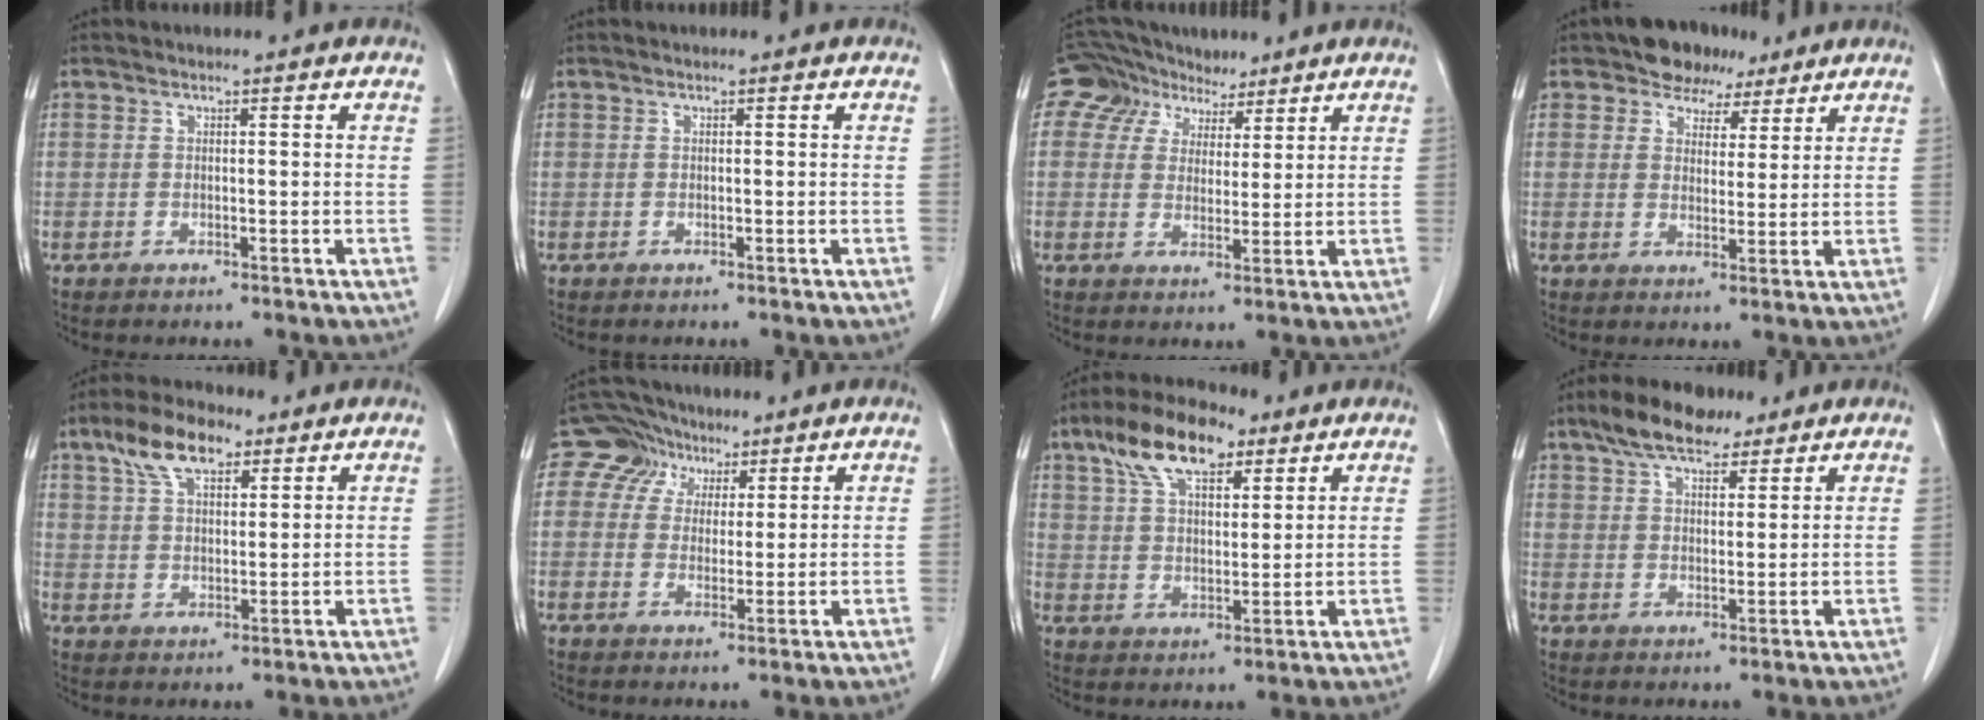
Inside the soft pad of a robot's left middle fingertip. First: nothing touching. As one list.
[{"total": 0.0}, {"total": 8.0, "force": [6.0, 5.0, 1.9], "torque": [-0.036, 0.030, 0.102]}, {"total": 6.0, "force": [4.4, 4.0, 1.1], "torque": [-0.012, 0.010, 0.069]}, {"total": 8.6, "force": [5.3, 3.7, 5.7], "torque": [-0.113, 0.021, 0.099]}, {"total": 7.2, "force": [4.3, 5.8, 0.4], "torque": [-0.007, 0.024, 0.075]}, {"total": 11.9, "force": [7.3, 4.8, 8.0], "torque": [-0.151, 0.026, 0.133]}, {"total": 9.8, "force": [7.2, 3.6, 5.5], "torque": [-0.099, 0.021, 0.125]}]